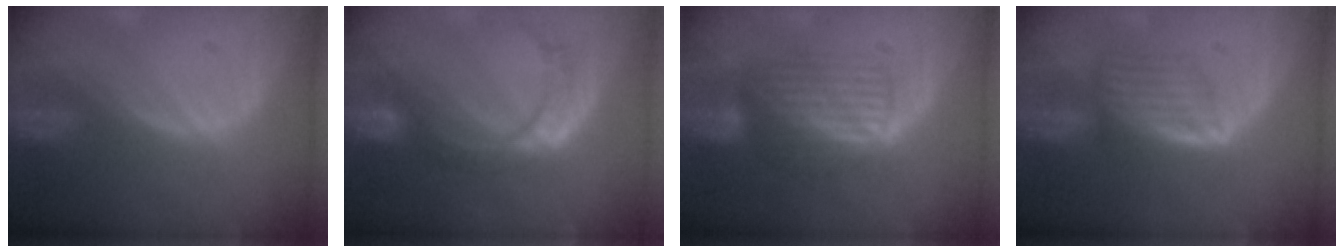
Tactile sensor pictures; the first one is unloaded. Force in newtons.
{"total": 8.6, "press": 7.2, "slide": 4.8}
{"total": 6.7, "press": 6.4, "slide": 1.8}
{"total": 5.7, "press": 5.3, "slide": 2.3}